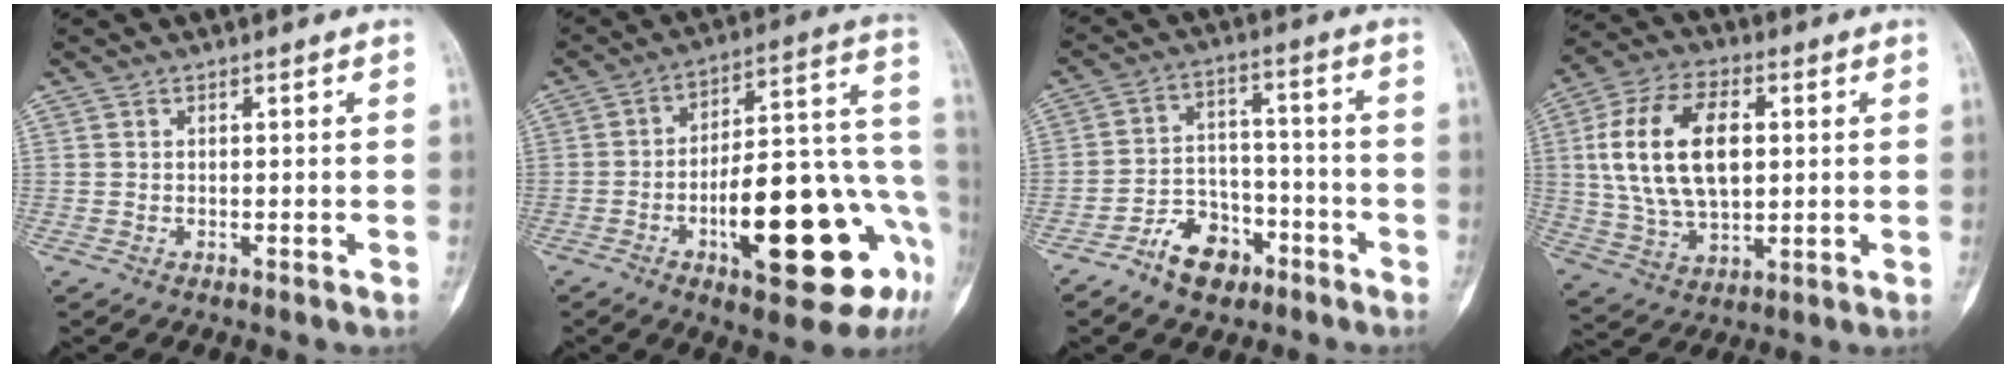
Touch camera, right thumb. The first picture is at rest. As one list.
[{"total": 25.9, "force": [-8.8, 8.9, 22.7], "torque": [-0.265, 0.044, -0.114]}, {"total": 9.9, "force": [-6.2, 6.3, 4.4], "torque": [-0.040, 0.055, -0.109]}, {"total": 18.6, "force": [2.9, 11.0, 14.7], "torque": [-0.259, 0.005, 0.055]}]